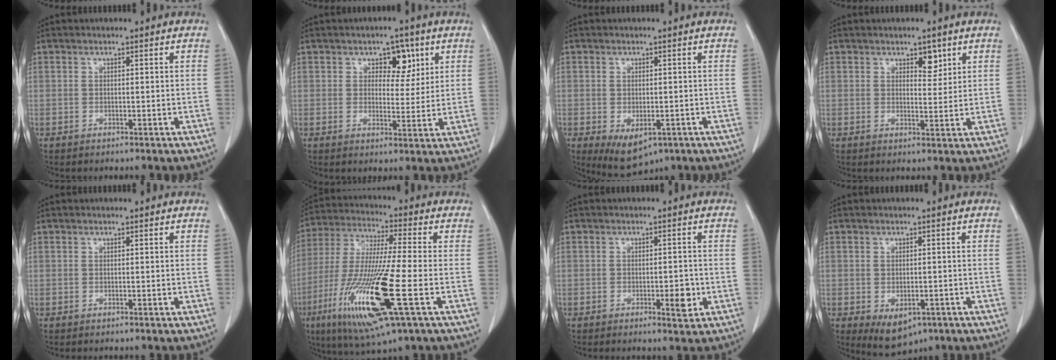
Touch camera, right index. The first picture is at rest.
{"total": 5.0, "force": [2.3, 3.0, 3.2], "torque": [-0.034, 0.006, 0.033]}
{"total": 6.3, "force": [-2.8, 3.3, 4.5], "torque": [-0.069, -0.013, -0.030]}
{"total": 2.8, "force": [1.7, 1.4, 1.8], "torque": [-0.020, -0.003, 0.028]}
{"total": 0.0}
{"total": 18.6, "force": [-6.4, 1.2, 17.4], "torque": [-0.374, -0.037, -0.119]}
{"total": 3.3, "force": [-1.1, 1.1, 2.9], "torque": [-0.041, -0.001, -0.012]}
{"total": 5.7, "force": [-2.6, 3.3, 3.8], "torque": [-0.057, -0.008, -0.025]}